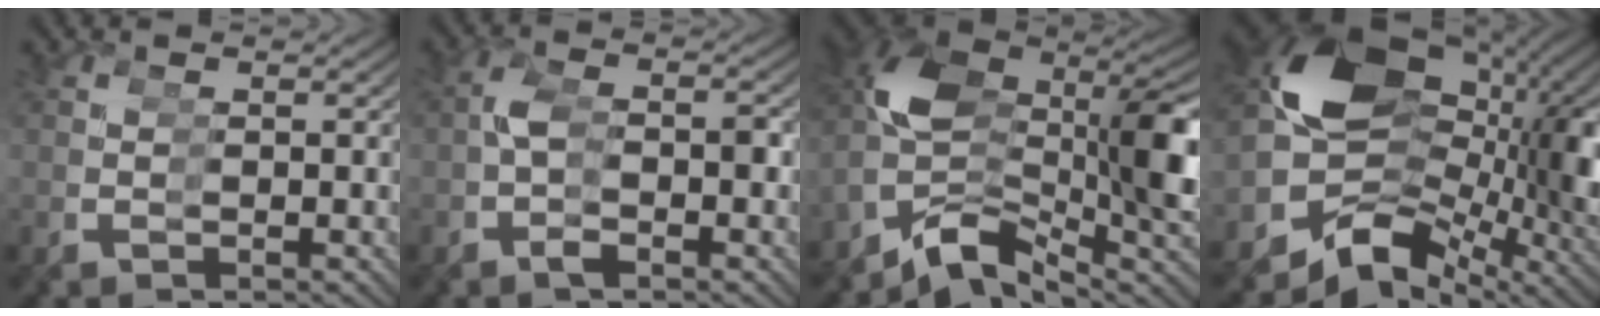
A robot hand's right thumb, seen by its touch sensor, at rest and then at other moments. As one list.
[{"total": 2.1, "force": [-1.0, 1.7, 0.8], "torque": [-0.044, 0.000, -0.015]}, {"total": 12.9, "force": [-0.3, 7.7, 10.4], "torque": [-0.187, -0.027, 0.013]}, {"total": 17.2, "force": [0.5, 11.1, 13.1], "torque": [-0.186, -0.016, 0.014]}]